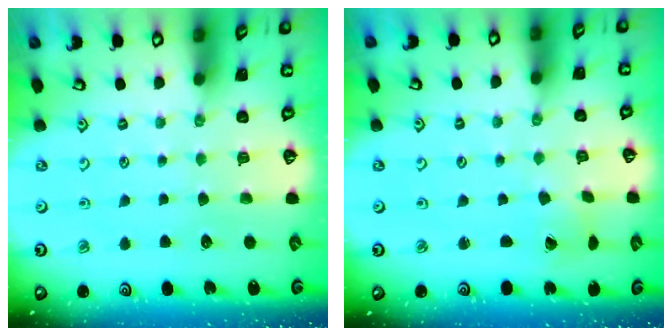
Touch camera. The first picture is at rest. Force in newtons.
{"total": 1.2, "press": 1.2, "slide": 0.2}